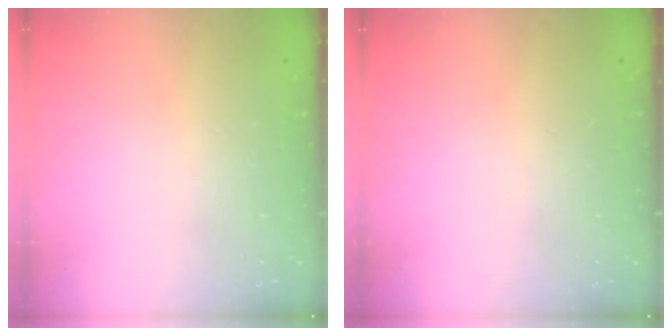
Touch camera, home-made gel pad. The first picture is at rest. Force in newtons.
{"total": 0.0}